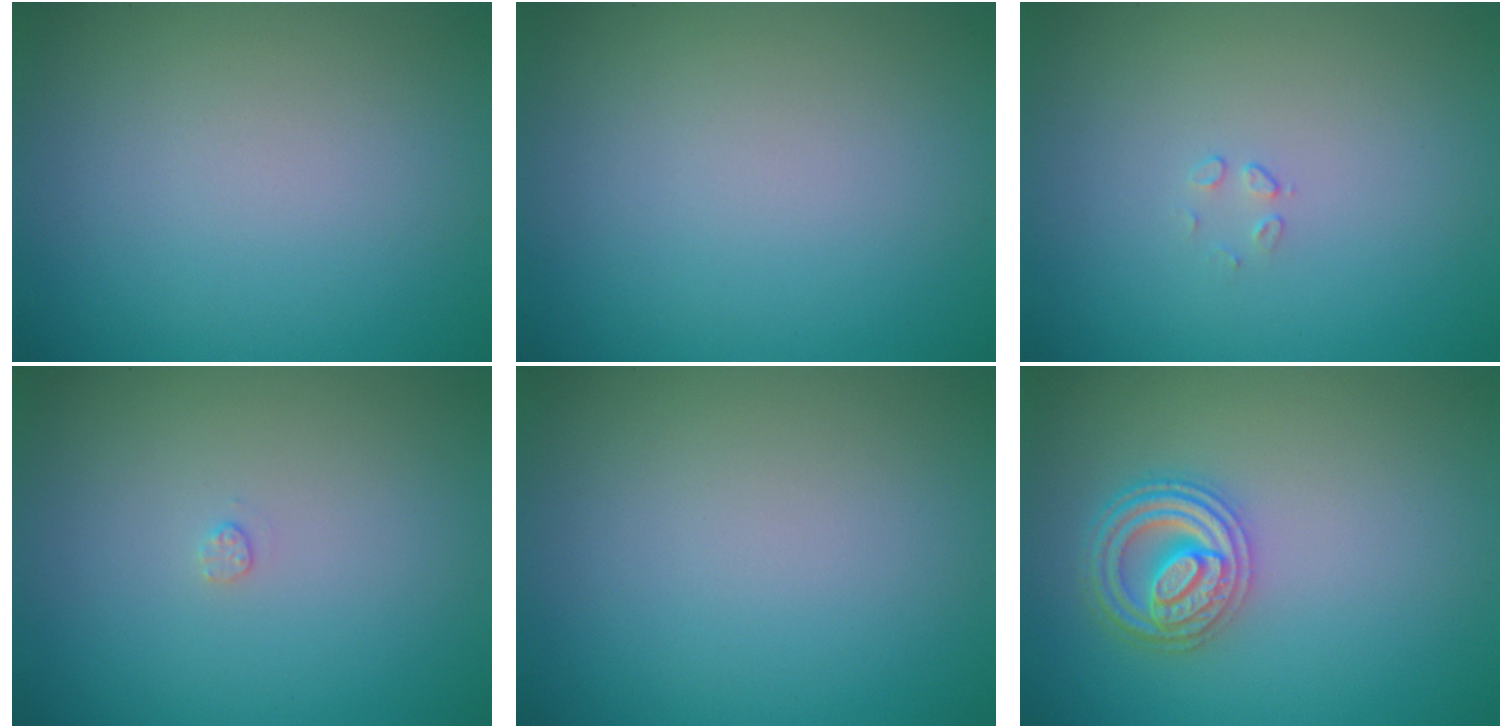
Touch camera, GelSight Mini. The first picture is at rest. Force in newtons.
{"total": 0.0}
{"total": 0.5, "press": 0.2, "slide": 0.5}
{"total": 0.5, "press": 0.5, "slide": 0.2}
{"total": 0.0}
{"total": 4.1, "press": 3.7, "slide": 1.6}